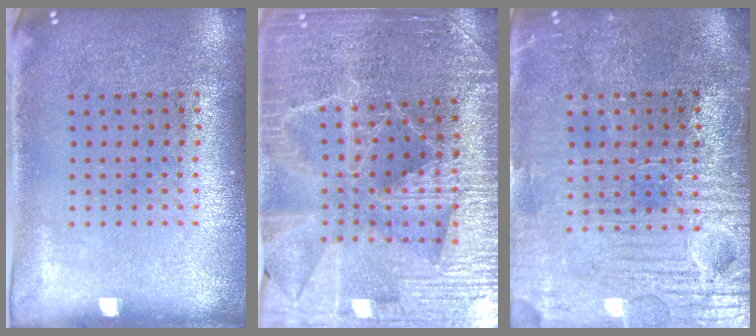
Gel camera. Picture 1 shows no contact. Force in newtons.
{"total": 4.3, "press": 4.1, "slide": 1.3}
{"total": 3.9, "press": 3.8, "slide": 1.2}